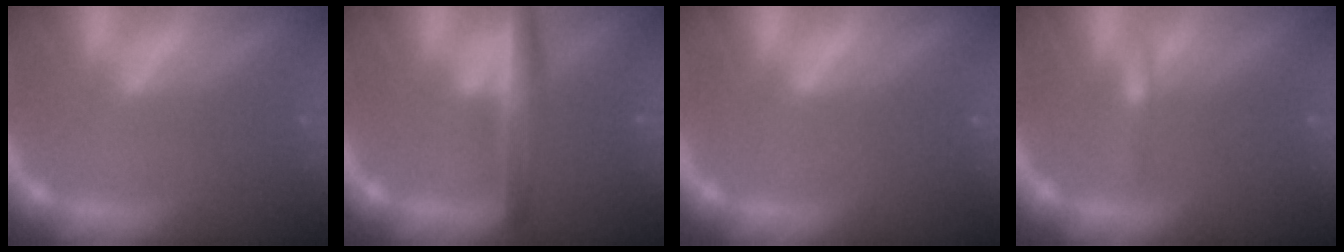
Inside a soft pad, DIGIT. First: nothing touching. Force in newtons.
{"total": 4.5}
{"total": 0.0}
{"total": 0.9}